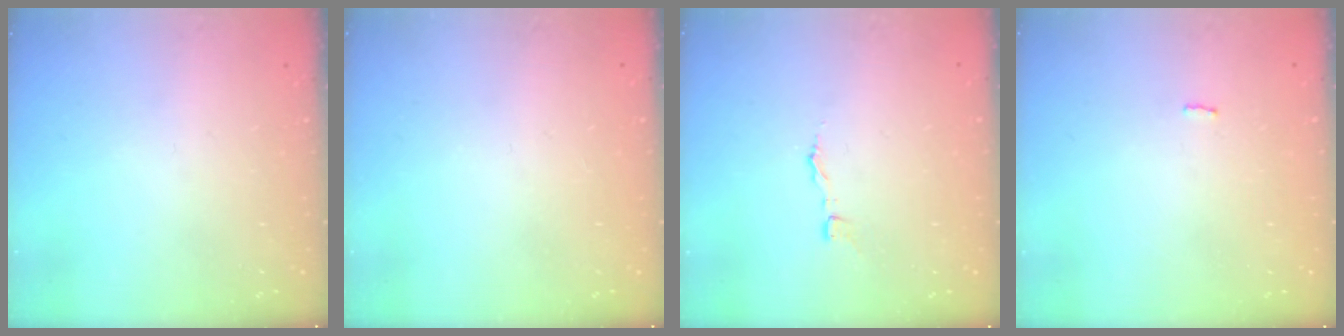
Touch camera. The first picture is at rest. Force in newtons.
{"total": 1.5, "press": 1.5, "slide": 0.1}
{"total": 2.9, "press": 2.9, "slide": 0.3}
{"total": 2.0, "press": 2.0, "slide": 0.3}